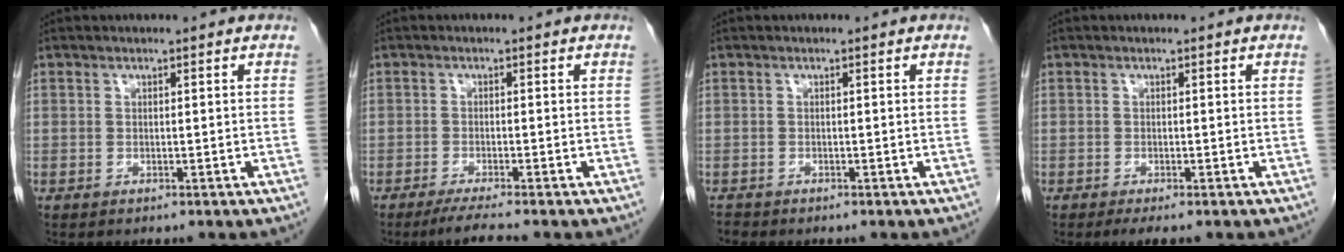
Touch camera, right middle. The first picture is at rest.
{"total": 3.7, "force": [-3.0, -0.7, 2.0], "torque": [-0.038, -0.012, -0.056]}
{"total": 0.5, "force": [-0.5, 0.1, -0.2], "torque": [-0.004, -0.002, -0.011]}
{"total": 1.8, "force": [-1.3, 0.3, 1.3], "torque": [-0.020, -0.006, -0.021]}